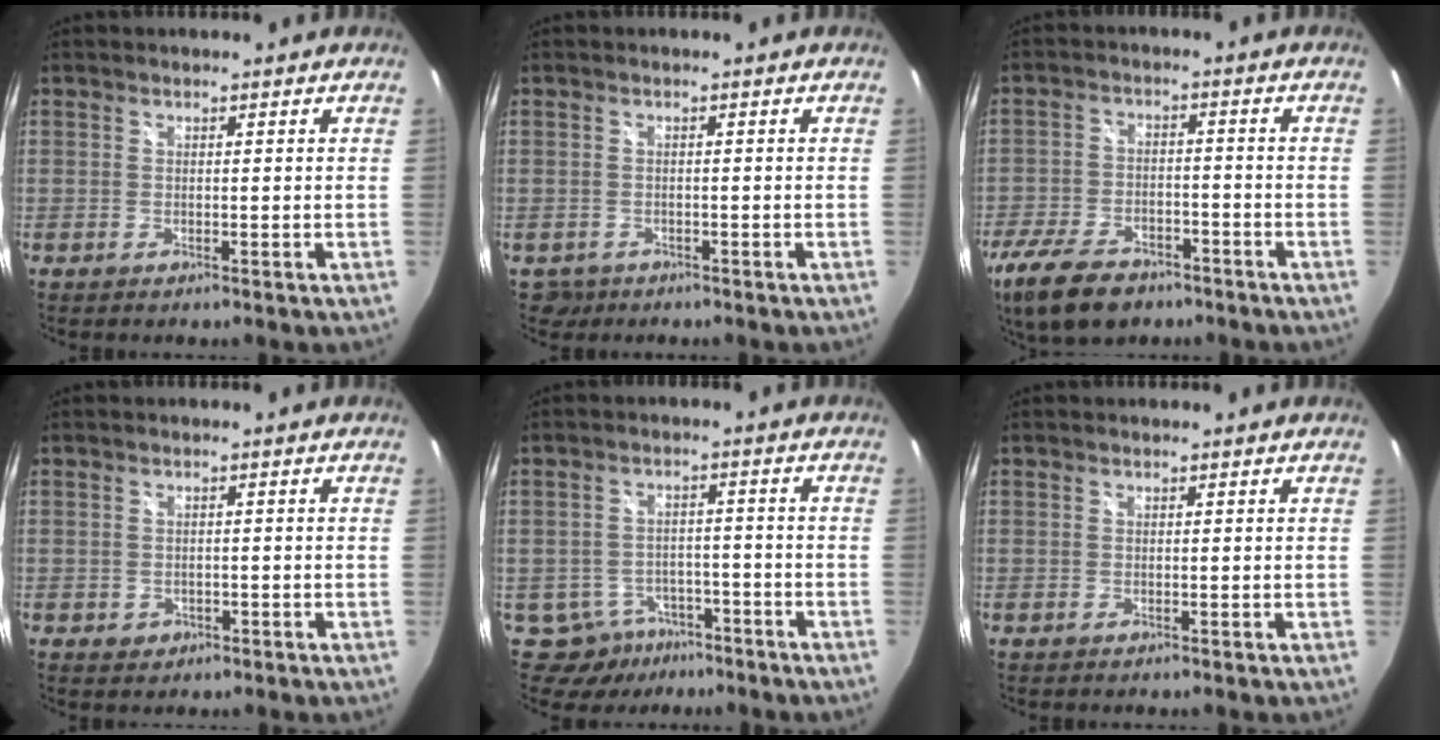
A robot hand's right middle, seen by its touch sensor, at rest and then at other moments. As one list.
[{"total": 2.8, "force": [-1.4, 2.3, 0.7], "torque": [-0.020, -0.003, -0.018]}, {"total": 14.1, "force": [-9.7, 6.9, 7.5], "torque": [-0.183, -0.023, -0.168]}, {"total": 2.4, "force": [-0.8, 2.1, 0.9], "torque": [-0.019, -0.003, -0.009]}, {"total": 8.4, "force": [-5.6, 6.0, 1.8], "torque": [-0.044, 0.010, -0.068]}, {"total": 0.0}]